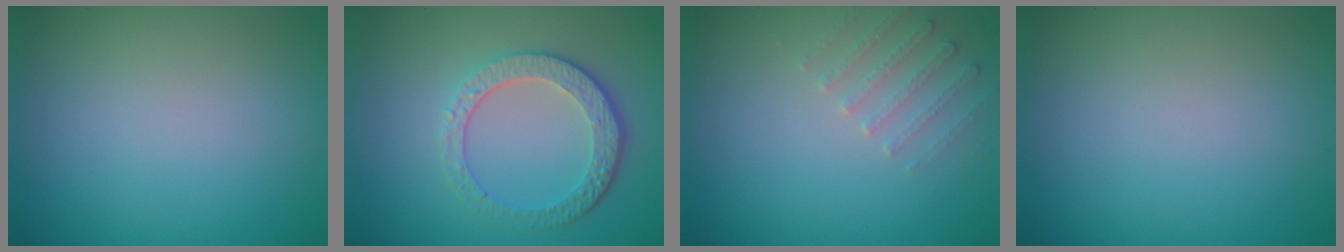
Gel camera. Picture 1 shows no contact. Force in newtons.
{"total": 4.5, "press": 3.2, "slide": 3.2}
{"total": 1.9, "press": 1.8, "slide": 0.6}
{"total": 0.0}